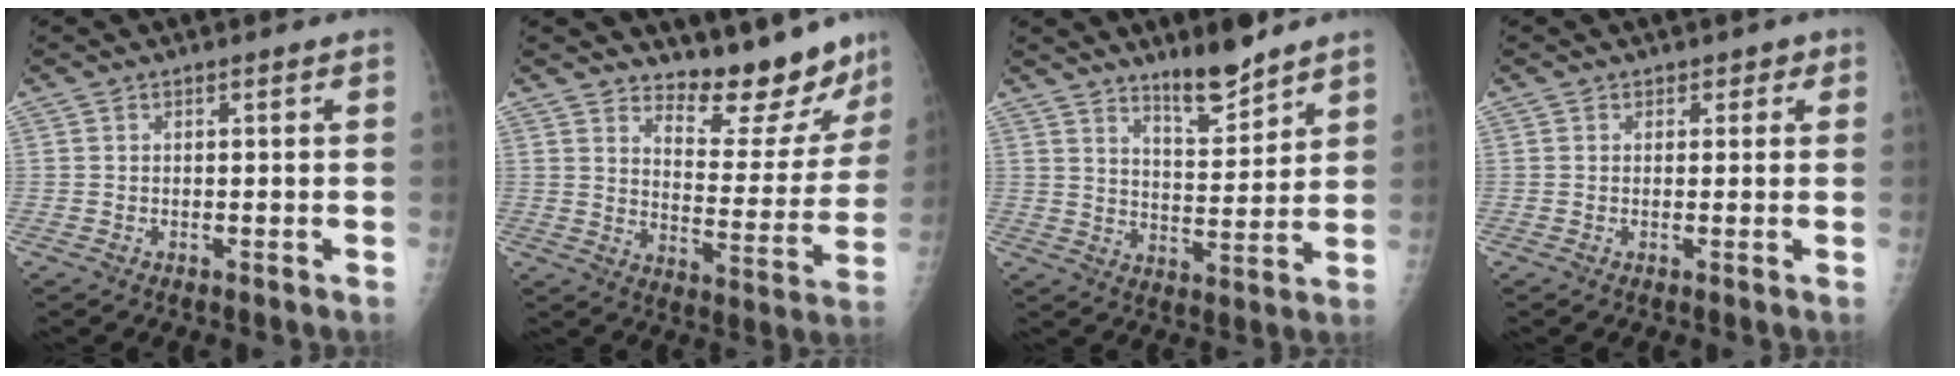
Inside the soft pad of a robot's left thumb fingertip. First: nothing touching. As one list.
[{"total": 15.2, "force": [13.8, 3.9, 5.2], "torque": [-0.028, -0.126, 0.188]}, {"total": 8.9, "force": [7.3, 1.9, 4.8], "torque": [-0.063, -0.064, 0.126]}, {"total": 1.7, "force": [0.9, 1.3, 0.5], "torque": [0.018, -0.003, 0.006]}]